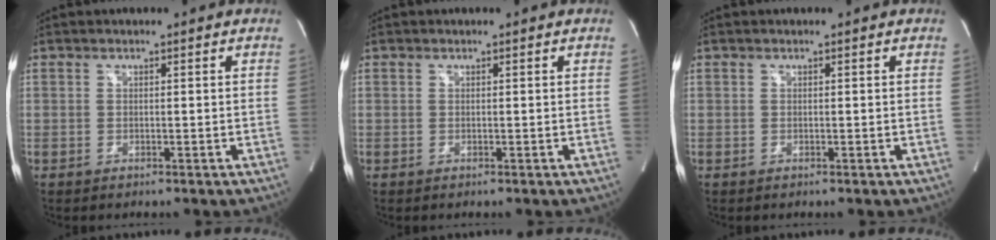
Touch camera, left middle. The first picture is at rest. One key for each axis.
{"total": 0.0}
{"total": 0.0}